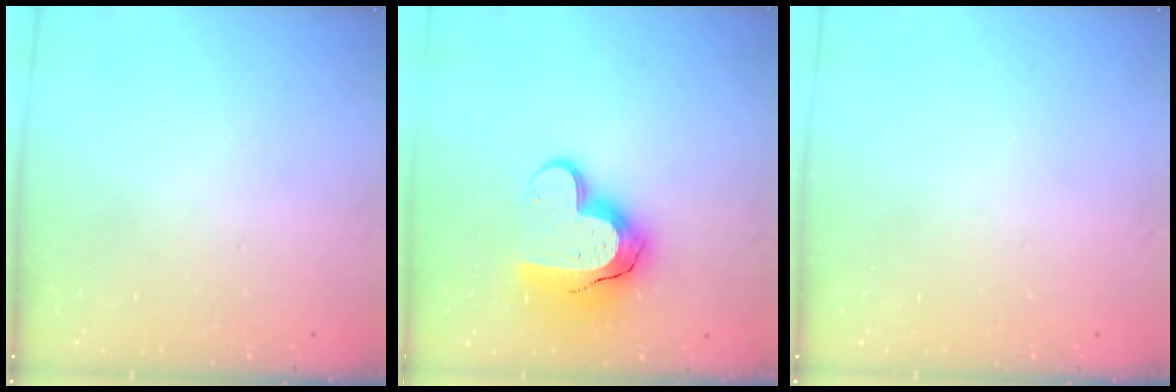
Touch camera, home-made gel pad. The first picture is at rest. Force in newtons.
{"total": 14.2, "press": 14.1, "slide": 1.0}
{"total": 0.0}